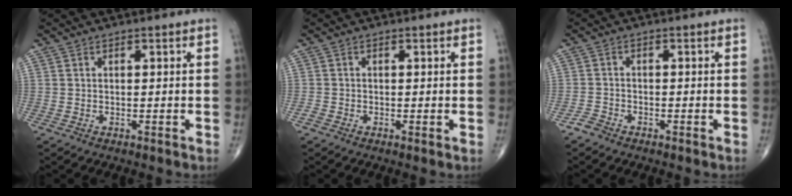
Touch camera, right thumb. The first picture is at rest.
{"total": 1.0, "force": [-0.4, 0.5, 0.8], "torque": [-0.016, -0.003, -0.014]}
{"total": 1.8, "force": [-1.5, 0.9, 0.3], "torque": [-0.007, 0.003, -0.033]}